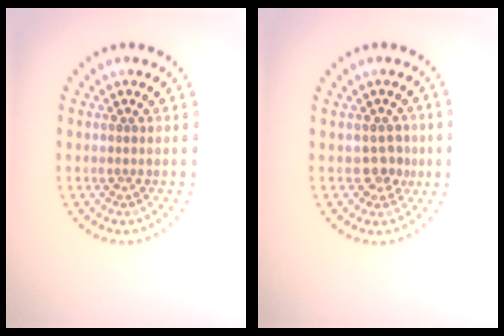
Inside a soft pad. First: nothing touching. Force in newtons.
{"total": 2.0, "press": 1.6, "slide": 1.1}